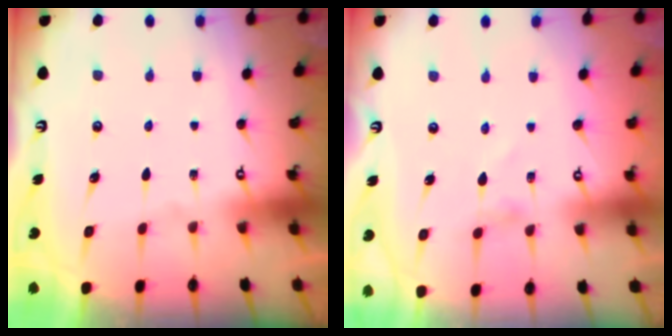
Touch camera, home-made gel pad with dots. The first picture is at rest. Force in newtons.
{"total": 0.0}